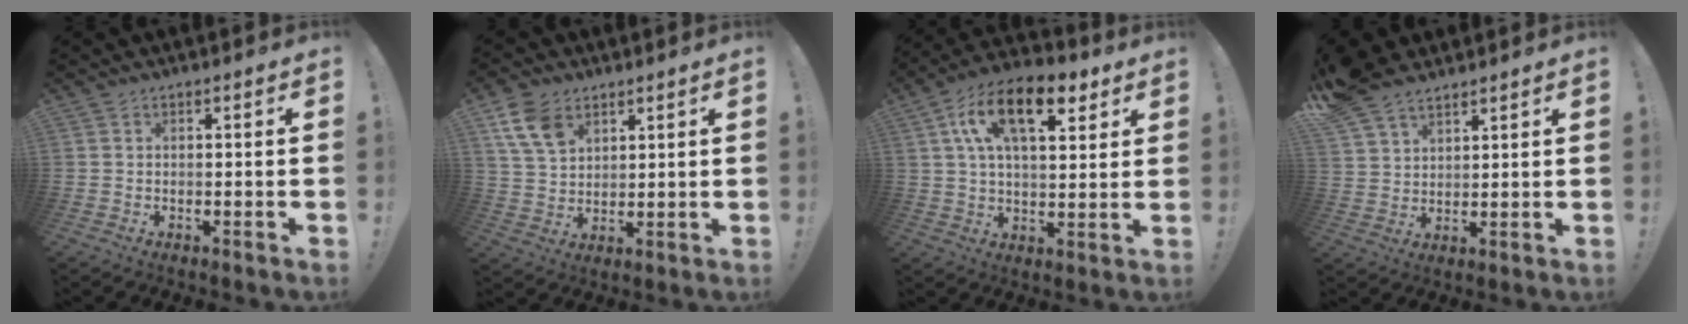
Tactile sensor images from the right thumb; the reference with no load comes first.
{"total": 11.3, "force": [6.1, 7.6, 5.7], "torque": [-0.096, -0.020, 0.121]}
{"total": 17.3, "force": [7.7, 8.1, 13.2], "torque": [-0.214, -0.018, 0.126]}
{"total": 9.2, "force": [7.2, 4.6, 3.5], "torque": [-0.069, -0.034, 0.144]}